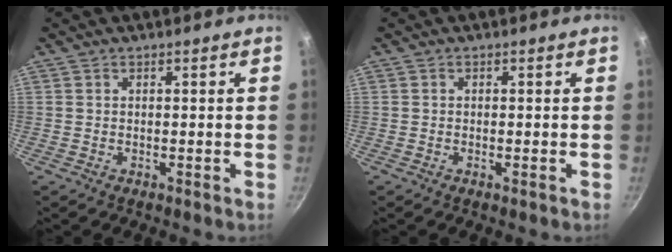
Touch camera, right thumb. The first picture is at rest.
{"total": 0.6, "force": [-0.3, 0.1, 0.5], "torque": [-0.010, 0.001, -0.007]}